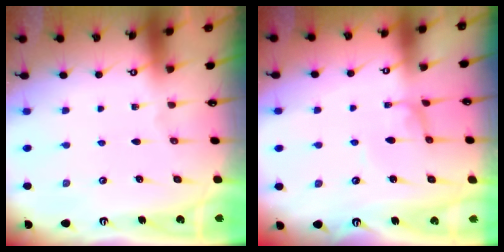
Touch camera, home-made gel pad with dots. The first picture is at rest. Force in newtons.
{"total": 0.6, "press": 0.5, "slide": 0.2}